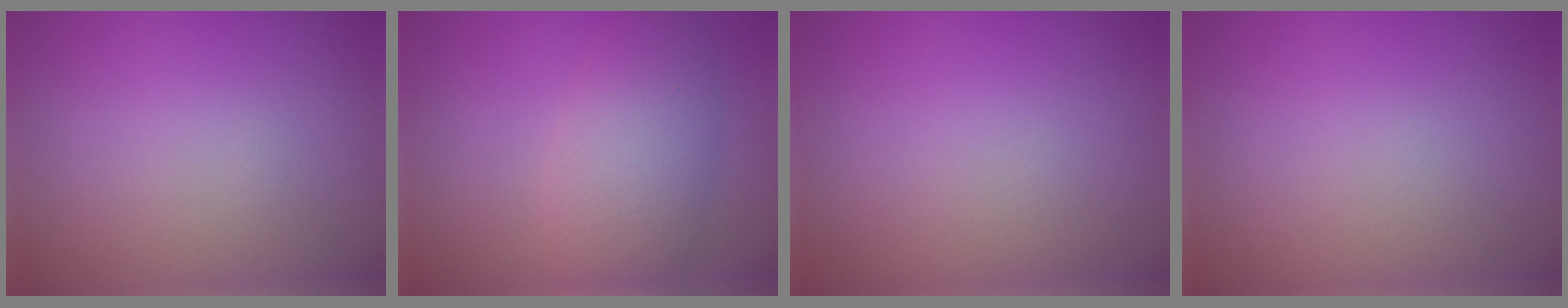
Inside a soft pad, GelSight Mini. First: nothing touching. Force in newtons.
{"total": 5.0, "press": 5.0, "slide": 0.1}
{"total": 0.0}
{"total": 0.0}